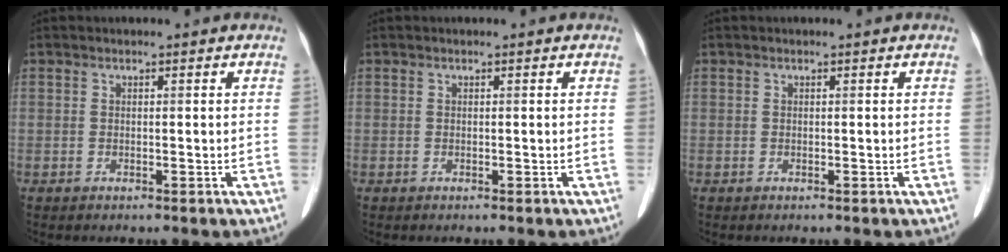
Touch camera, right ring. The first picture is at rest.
{"total": 0.0}
{"total": 0.0}